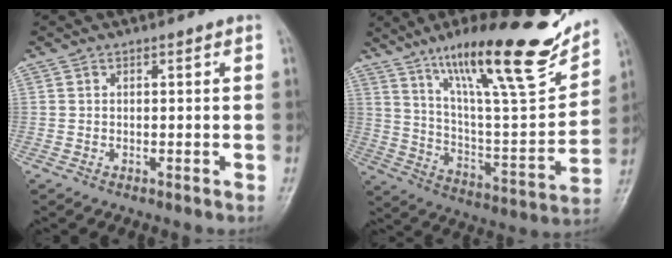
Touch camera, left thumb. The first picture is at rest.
{"total": 25.0, "force": [17.4, 4.6, 17.3], "torque": [-0.241, -0.079, 0.291]}